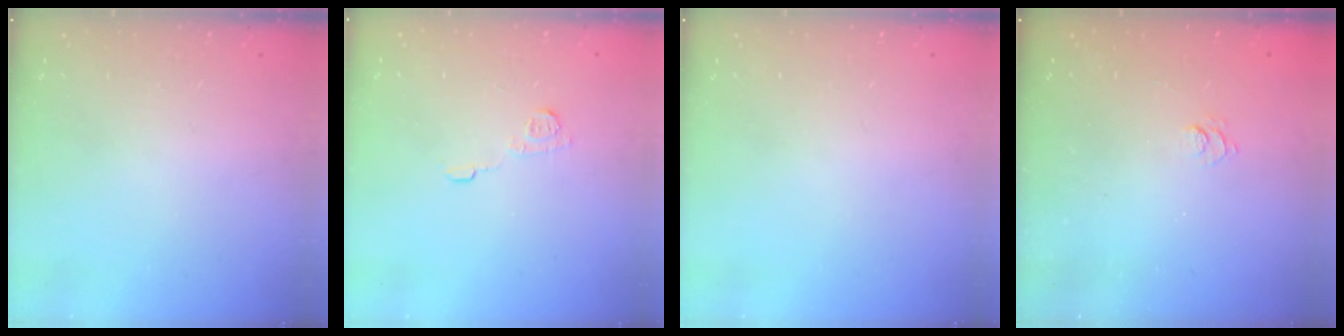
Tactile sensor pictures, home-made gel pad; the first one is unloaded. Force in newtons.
{"total": 5.9, "press": 5.8, "slide": 0.4}
{"total": 0.0}
{"total": 2.8, "press": 2.5, "slide": 1.3}